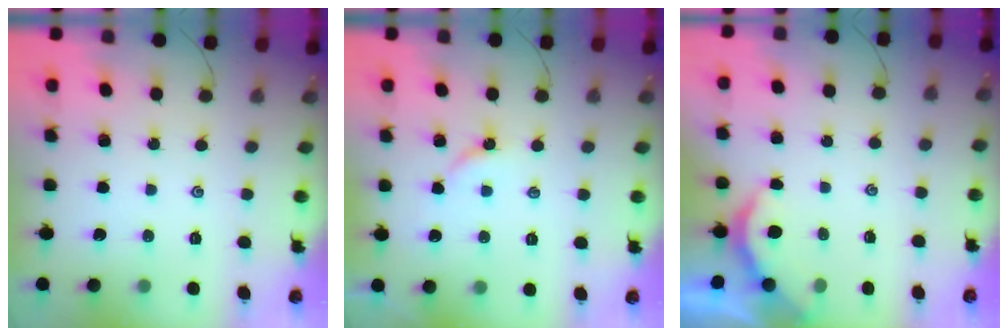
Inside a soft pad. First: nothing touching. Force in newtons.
{"total": 3.4, "press": 3.4, "slide": 0.3}
{"total": 2.6, "press": 2.5, "slide": 0.2}